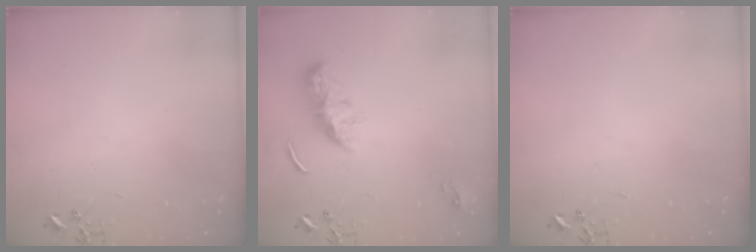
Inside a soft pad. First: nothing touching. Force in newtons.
{"total": 8.9, "press": 8.9, "slide": 0.1}
{"total": 0.0}